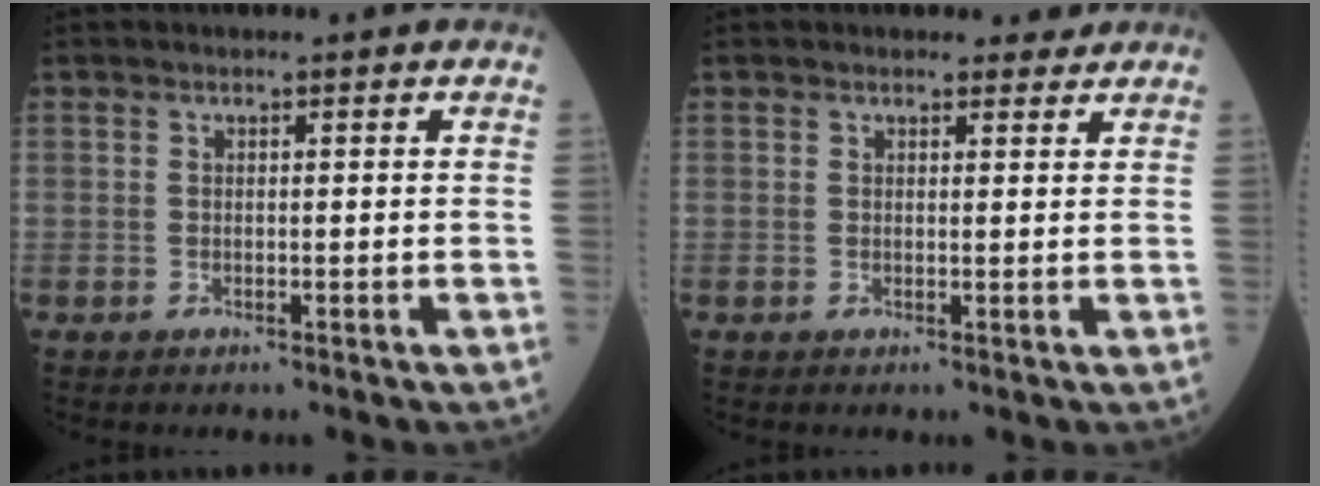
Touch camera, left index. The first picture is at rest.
{"total": 2.1, "force": [1.9, 0.9, 0.3], "torque": [-0.002, 0.000, 0.022]}